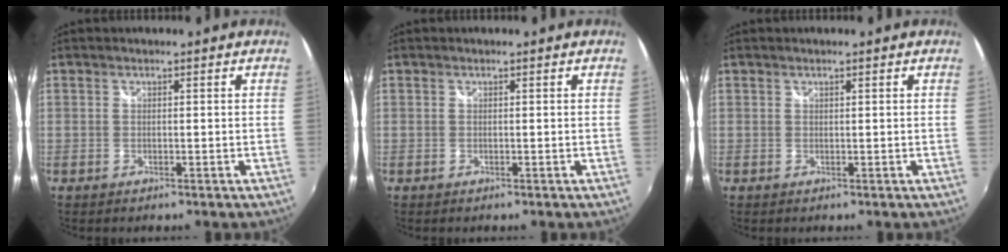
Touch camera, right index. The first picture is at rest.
{"total": 0.0}
{"total": 0.0}